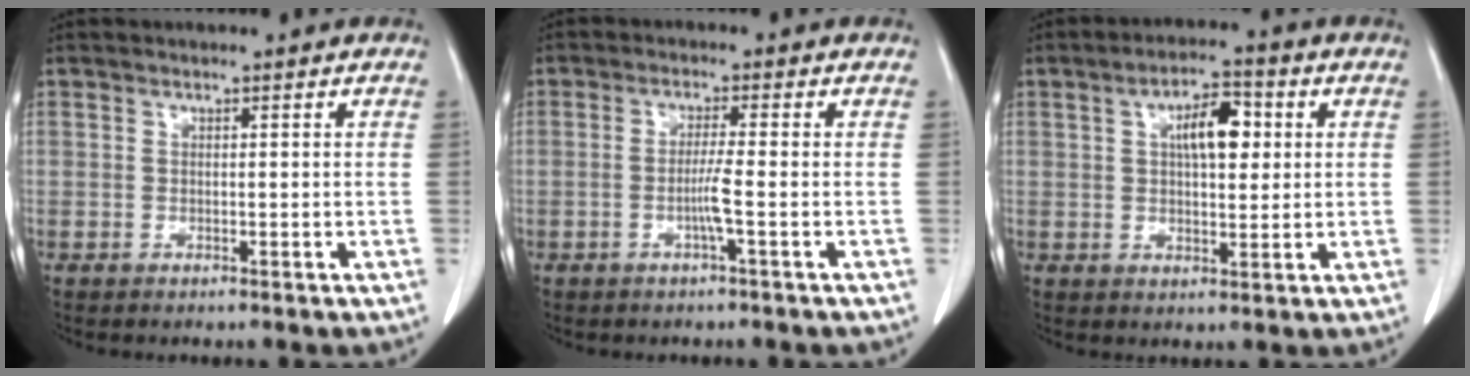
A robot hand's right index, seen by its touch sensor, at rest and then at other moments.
{"total": 3.3, "force": [-1.0, -0.6, 3.0], "torque": [-0.059, -0.004, -0.021]}
{"total": 7.1, "force": [1.9, 2.7, 6.2], "torque": [-0.100, 0.013, 0.028]}